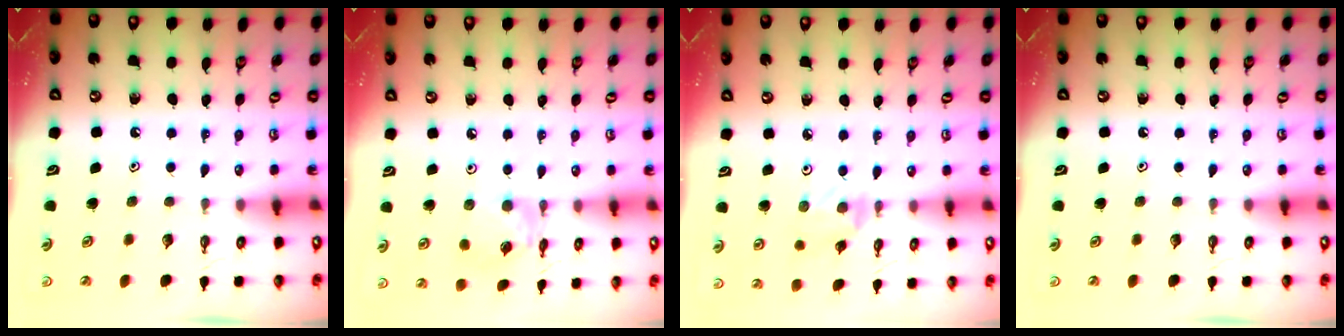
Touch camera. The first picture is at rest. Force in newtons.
{"total": 8.8, "press": 8.8, "slide": 0.5}
{"total": 1.2, "press": 1.2, "slide": 0.3}
{"total": 0.0}